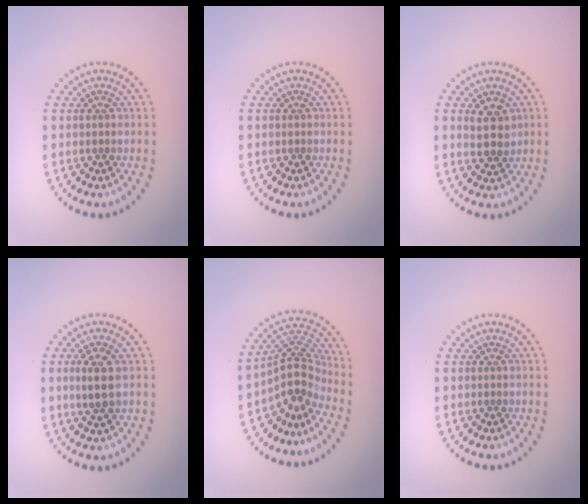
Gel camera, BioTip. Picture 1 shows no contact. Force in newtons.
{"total": 0.0}
{"total": 2.8, "press": 2.7, "slide": 0.8}
{"total": 2.7, "press": 2.6, "slide": 0.6}
{"total": 4.0, "press": 2.7, "slide": 2.9}
{"total": 0.0}